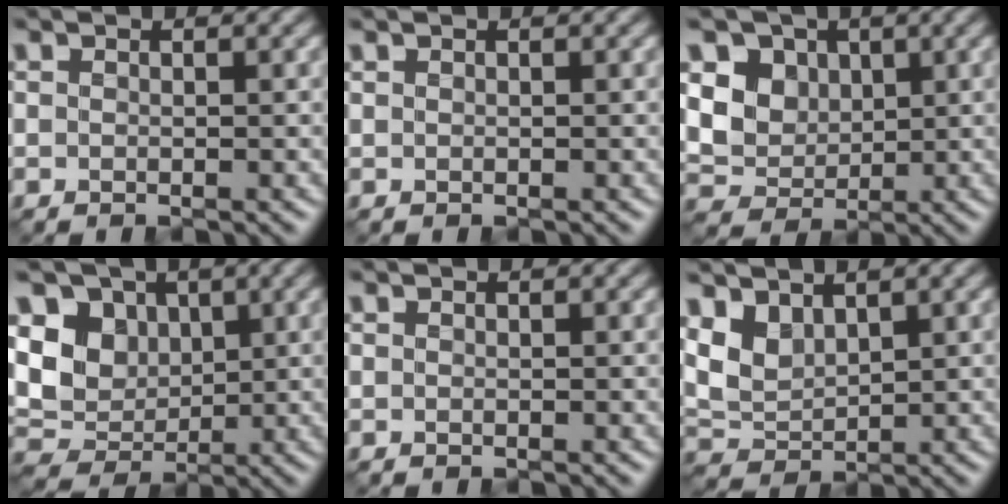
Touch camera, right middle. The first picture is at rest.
{"total": 0.0}
{"total": 5.6, "force": [1.8, 4.7, 2.6], "torque": [-0.067, -0.006, 0.030]}
{"total": 6.7, "force": [1.7, 5.5, 3.4], "torque": [-0.077, 0.001, 0.015]}
{"total": 0.0}
{"total": 3.9, "force": [2.1, 2.3, 2.3], "torque": [-0.058, -0.005, 0.043]}